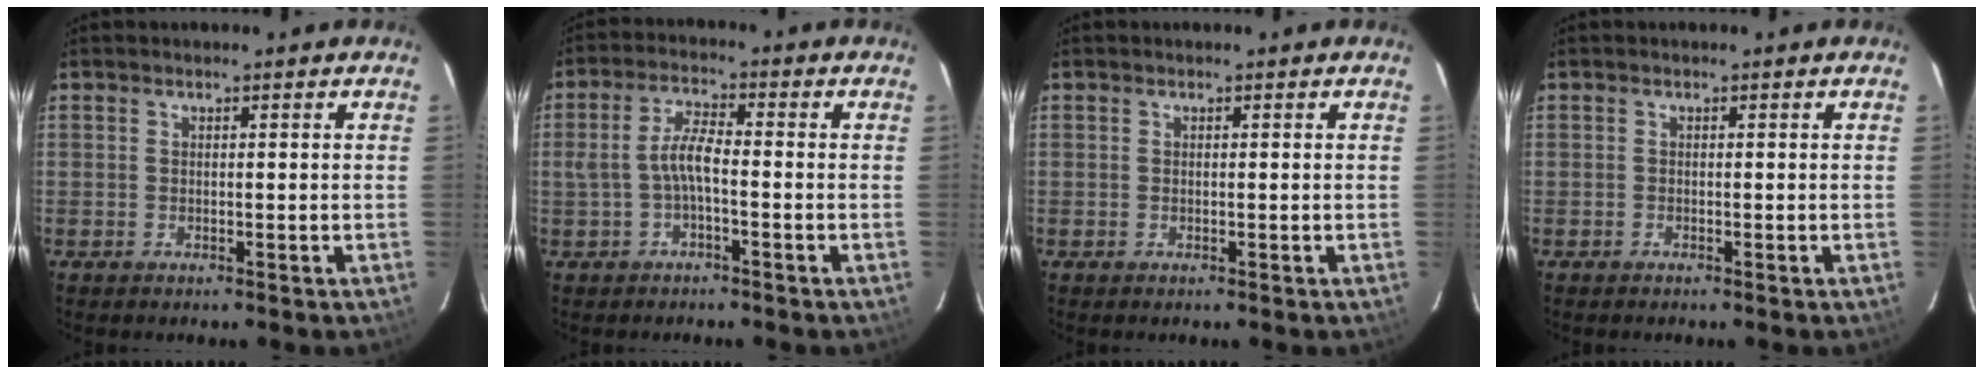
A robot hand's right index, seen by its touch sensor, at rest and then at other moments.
{"total": 4.7, "force": [-1.4, 1.2, 4.3], "torque": [-0.093, 0.011, -0.026]}
{"total": 0.0}
{"total": 0.0}